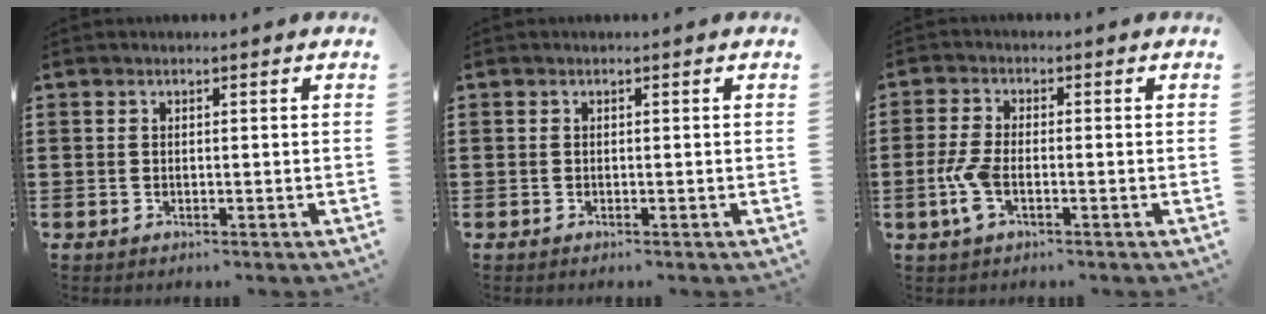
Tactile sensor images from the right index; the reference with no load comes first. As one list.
[{"total": 0.0}, {"total": 4.7, "force": [-1.4, 1.9, 4.1], "torque": [-0.105, -0.008, -0.033]}]